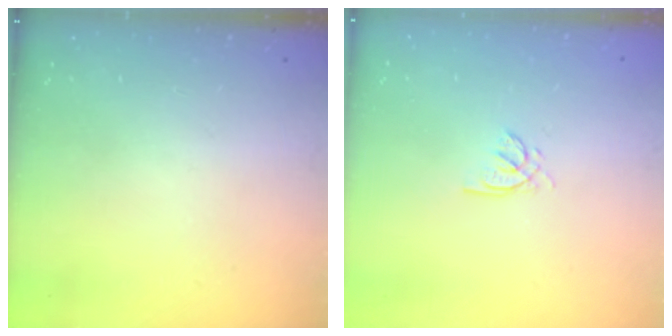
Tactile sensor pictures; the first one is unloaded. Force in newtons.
{"total": 1.4, "press": 1.4, "slide": 0.2}